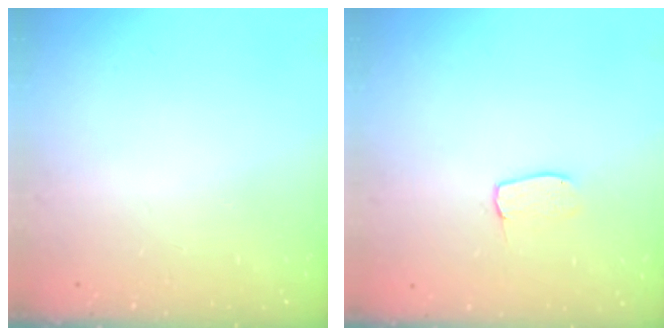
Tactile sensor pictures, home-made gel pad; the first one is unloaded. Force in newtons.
{"total": 3.9, "press": 3.9, "slide": 0.2}